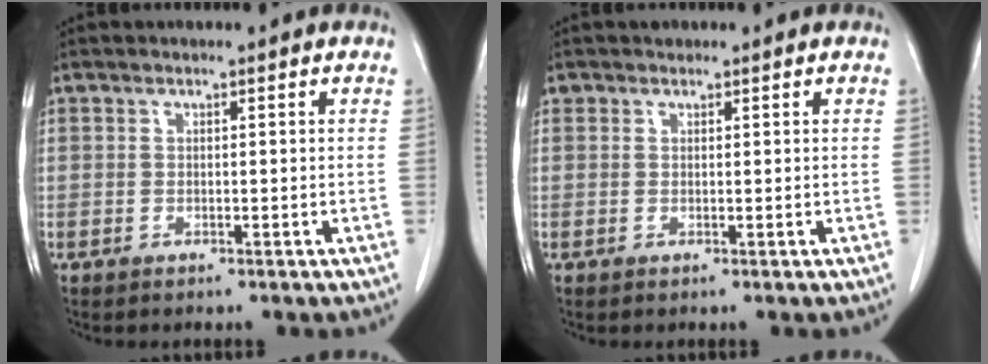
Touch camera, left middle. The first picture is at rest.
{"total": 0.8, "force": [0.6, 0.5, 0.0], "torque": [-0.001, 0.005, 0.011]}